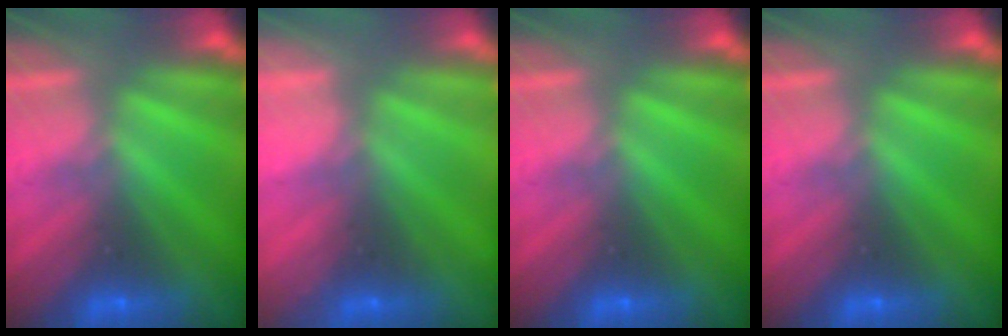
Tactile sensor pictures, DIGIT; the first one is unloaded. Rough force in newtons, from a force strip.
{"total": 2.2}
{"total": 0.0}
{"total": 0.0}